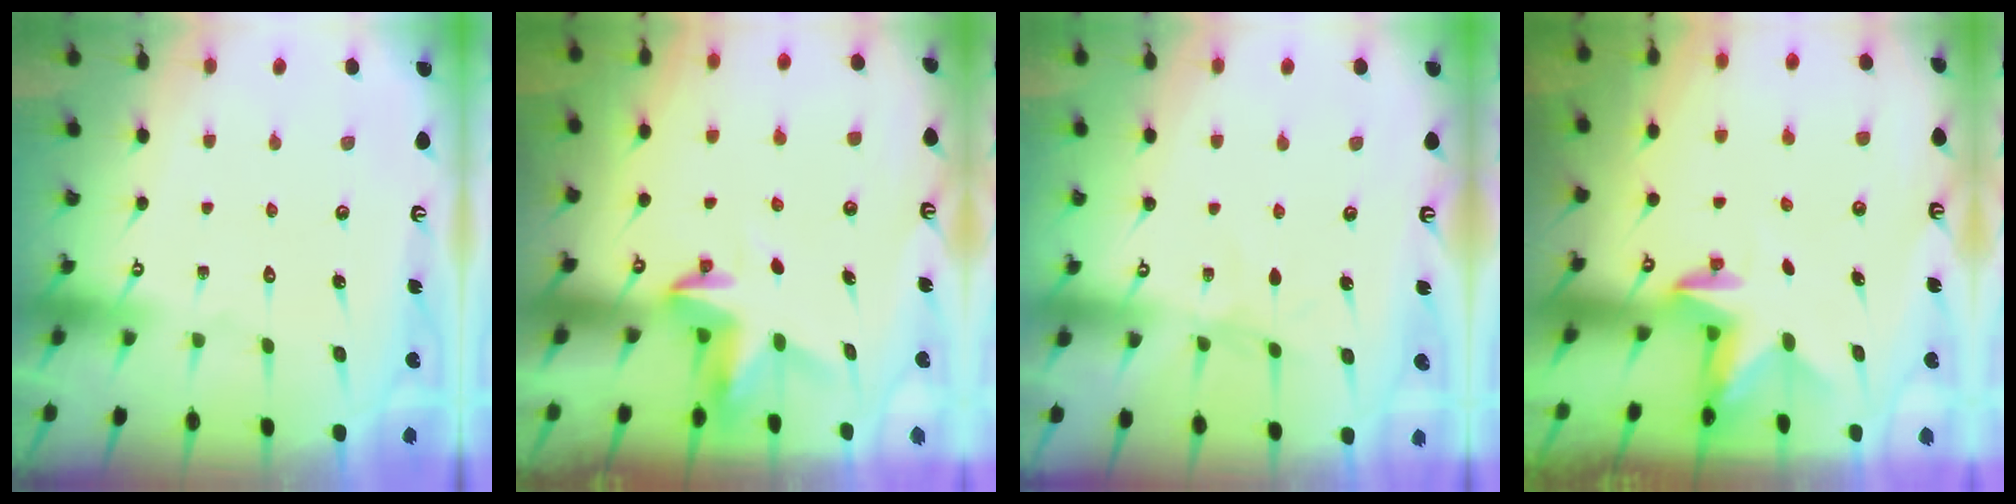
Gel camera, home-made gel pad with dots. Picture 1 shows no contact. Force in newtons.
{"total": 3.7, "press": 3.7, "slide": 0.3}
{"total": 2.6, "press": 2.6, "slide": 0.4}
{"total": 2.3, "press": 2.3, "slide": 0.4}